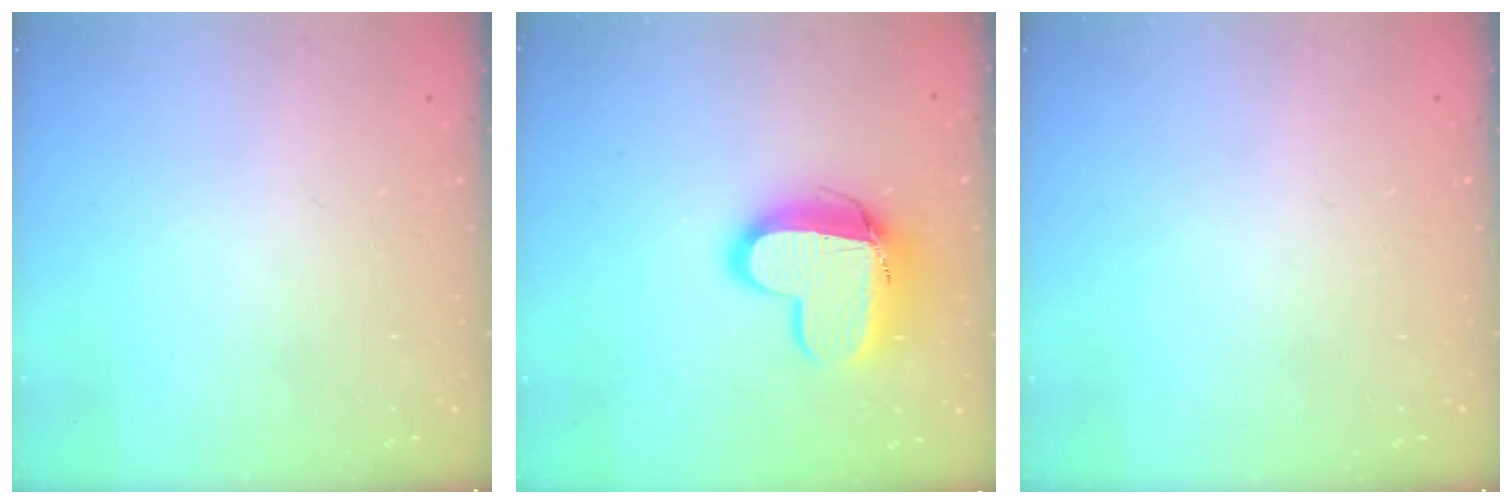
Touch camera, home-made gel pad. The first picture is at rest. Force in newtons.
{"total": 14.1, "press": 14.1, "slide": 1.1}
{"total": 0.0}